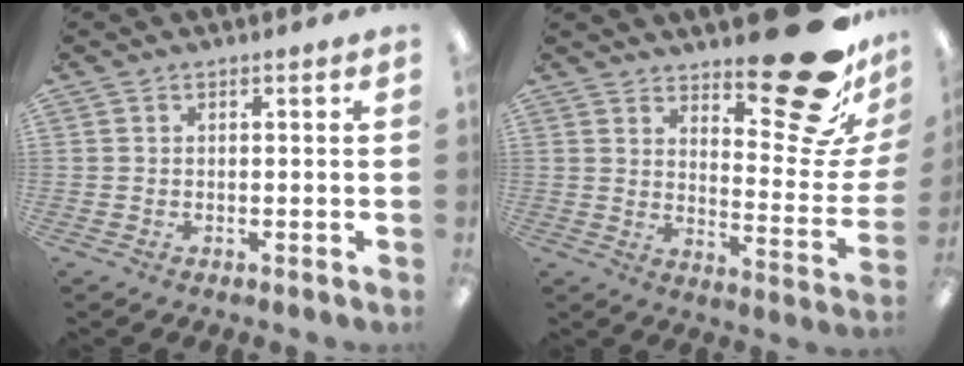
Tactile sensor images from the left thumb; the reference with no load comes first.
{"total": 23.6, "force": [16.4, 8.0, 15.0], "torque": [-0.168, -0.119, 0.264]}